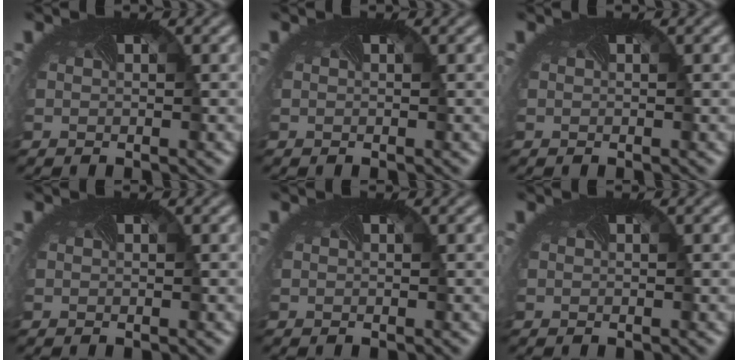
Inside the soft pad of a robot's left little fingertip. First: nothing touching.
{"total": 0.0}
{"total": 0.0}
{"total": 0.0}
{"total": 0.0}
{"total": 0.0}